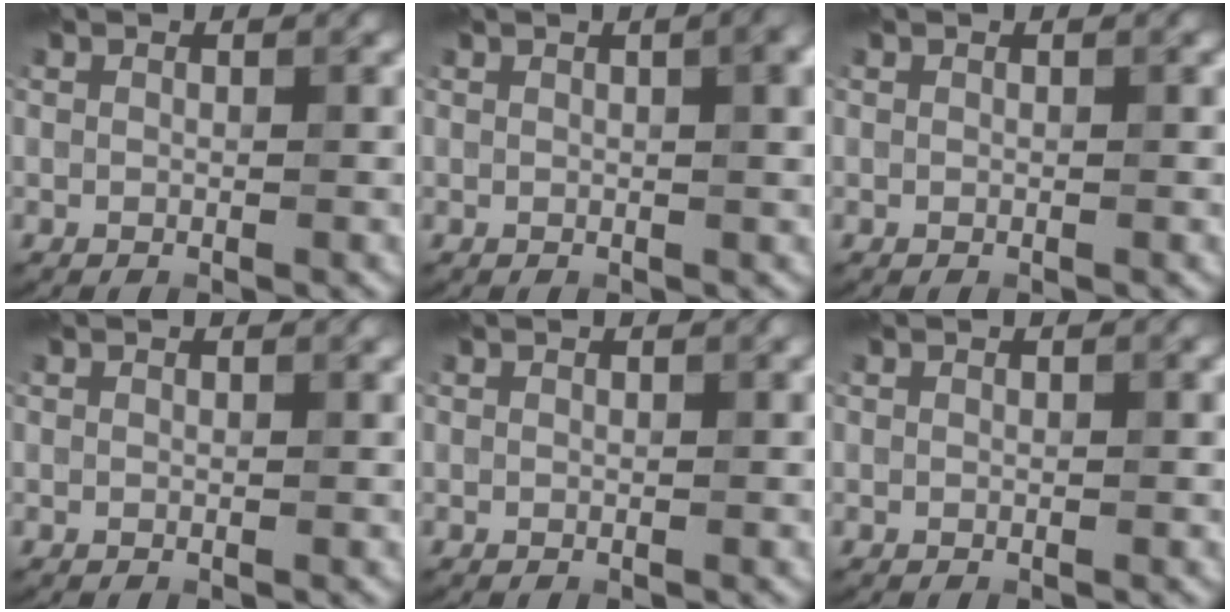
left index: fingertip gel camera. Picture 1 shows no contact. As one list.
[{"total": 4.3, "force": [1.3, 1.6, 3.8], "torque": [-0.029, 0.017, 0.010]}, {"total": 0.0}, {"total": 0.5, "force": [0.3, 0.1, 0.4], "torque": [0.001, 0.005, 0.005]}, {"total": 0.6, "force": [0.3, 0.1, 0.5], "torque": [-0.002, 0.007, 0.002]}, {"total": 0.6, "force": [0.2, 0.1, 0.5], "torque": [-0.007, 0.005, 0.002]}]